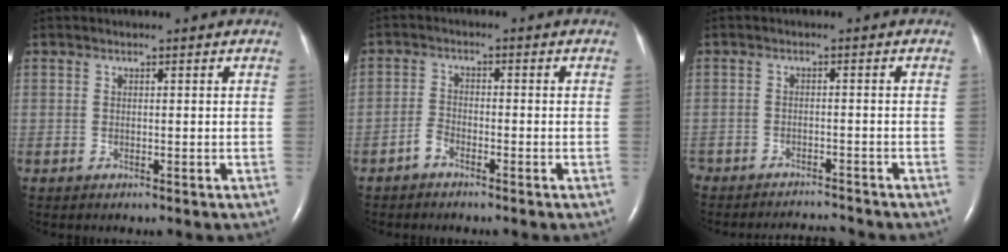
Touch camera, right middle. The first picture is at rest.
{"total": 2.2, "force": [-1.7, 0.9, 1.0], "torque": [-0.025, 0.001, -0.035]}
{"total": 7.0, "force": [-6.8, 1.0, 0.9], "torque": [-0.013, -0.004, -0.095]}